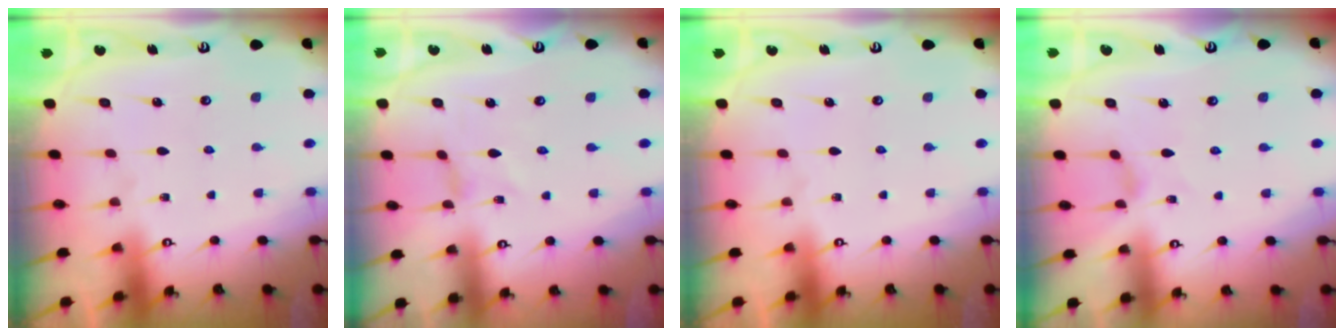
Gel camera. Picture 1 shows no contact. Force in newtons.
{"total": 0.5, "press": 0.5, "slide": 0.2}
{"total": 0.0}
{"total": 0.5, "press": 0.5, "slide": 0.2}